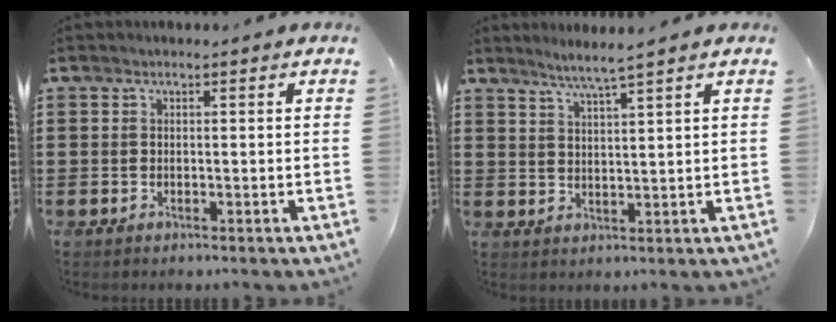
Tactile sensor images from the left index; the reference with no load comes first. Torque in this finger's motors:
{"motor_torque": [0.05, -0.04, 0.04, 0.05]}